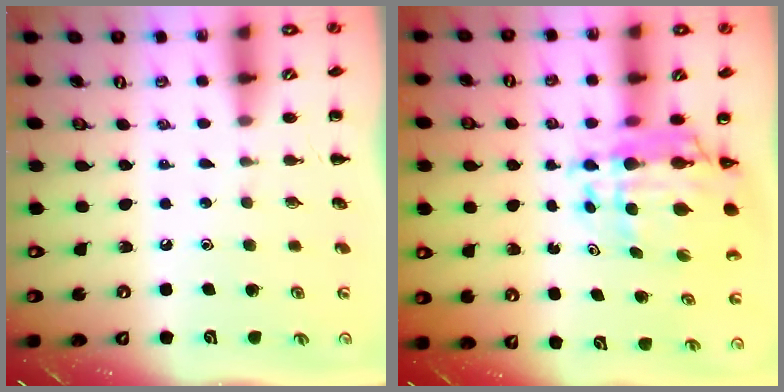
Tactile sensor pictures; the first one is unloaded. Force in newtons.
{"total": 10.9, "press": 10.4, "slide": 3.4}